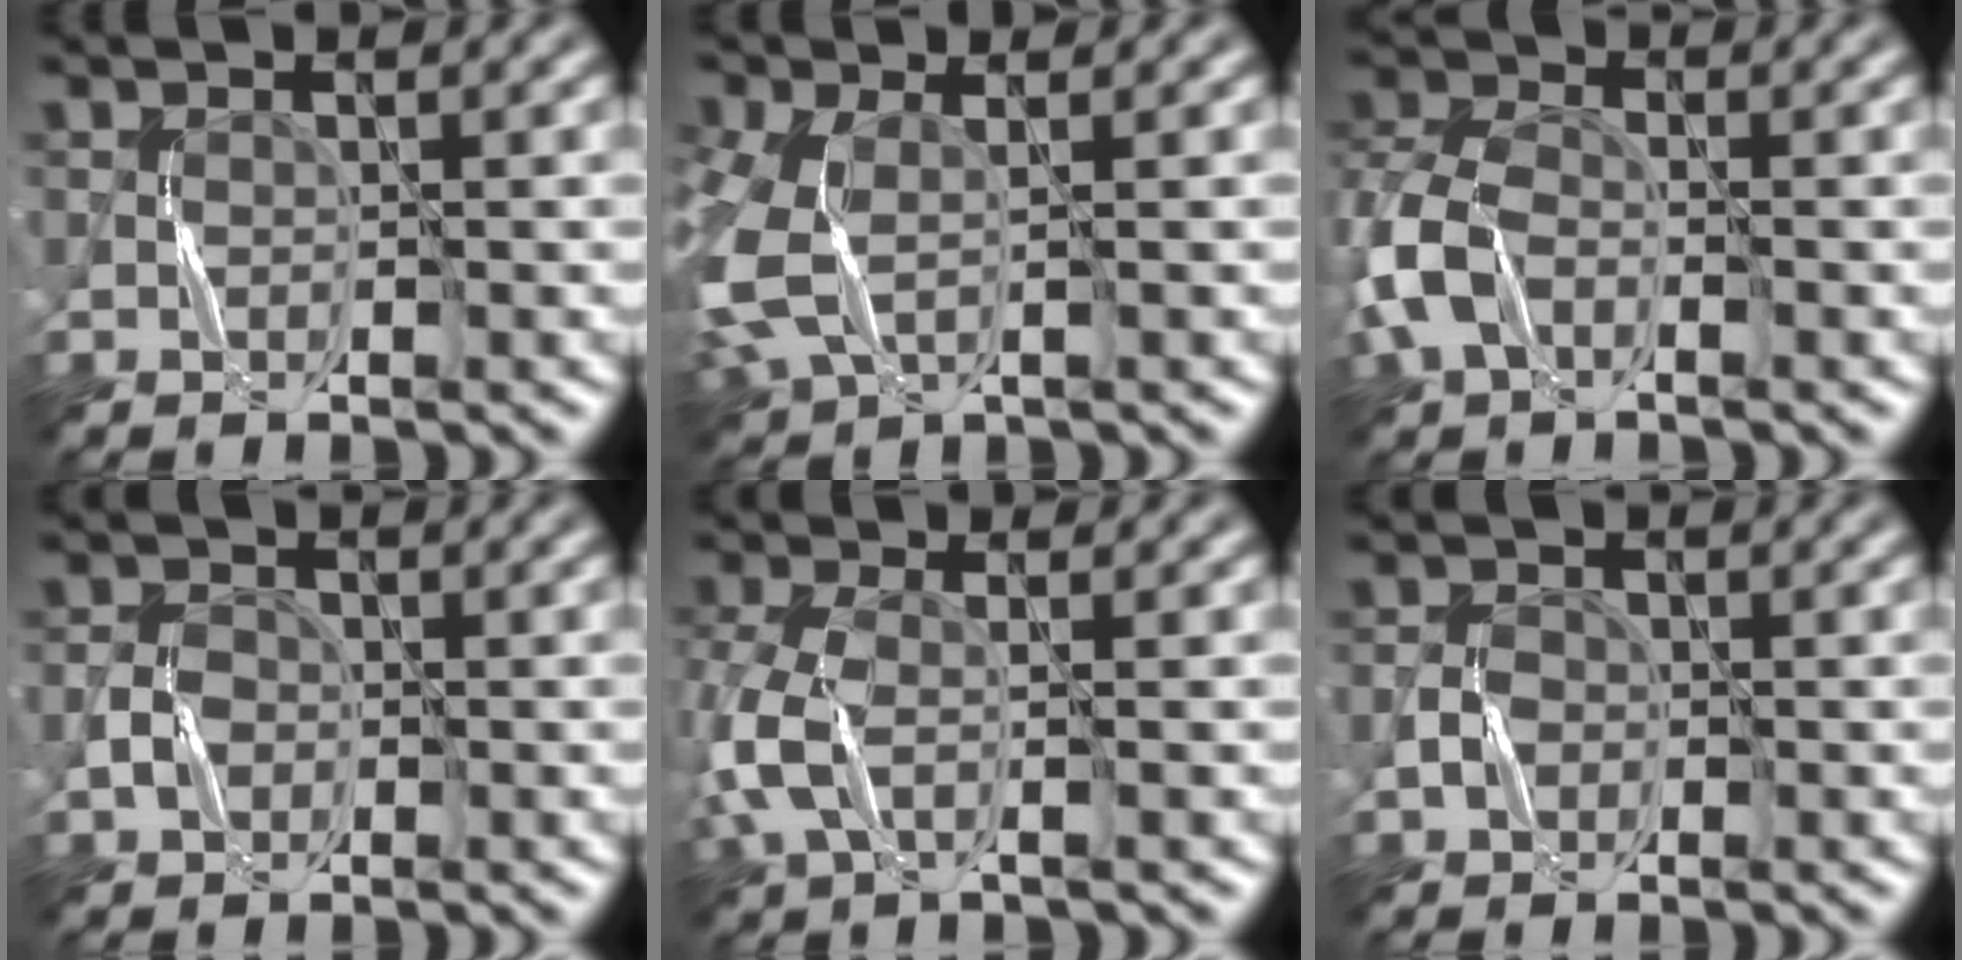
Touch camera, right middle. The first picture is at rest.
{"total": 6.2, "force": [-0.4, 3.9, 4.8], "torque": [-0.145, -0.010, -0.012]}
{"total": 4.8, "force": [-1.6, 3.5, 3.0], "torque": [-0.079, 0.002, -0.043]}
{"total": 1.9, "force": [-0.6, 1.5, 0.9], "torque": [-0.010, 0.004, -0.016]}
{"total": 4.1, "force": [-0.6, 2.1, 3.5], "torque": [-0.102, 0.001, -0.020]}
{"total": 1.5, "force": [-0.6, 1.2, 0.7], "torque": [-0.006, 0.004, -0.015]}